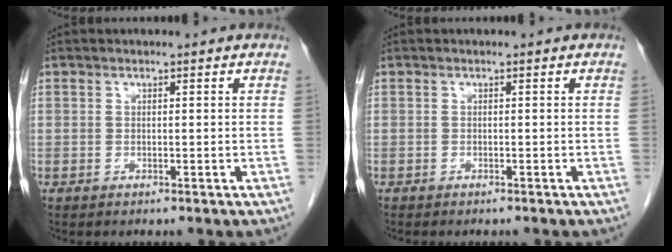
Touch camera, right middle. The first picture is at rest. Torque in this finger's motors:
{"motor_torque": [0.06, 0.07, 0.00, 0.01]}